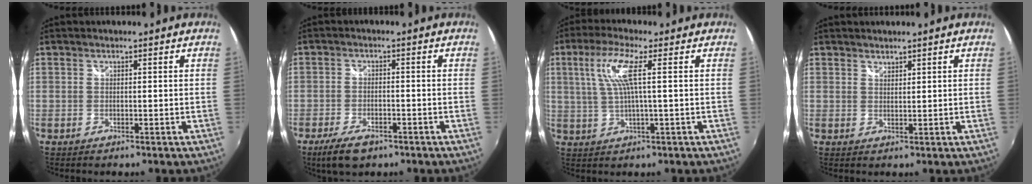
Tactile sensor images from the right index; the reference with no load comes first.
{"total": 7.0, "force": [-4.7, 2.9, 4.3], "torque": [-0.107, -0.018, -0.081]}
{"total": 7.4, "force": [1.9, 0.2, 7.1], "torque": [-0.138, 0.003, 0.043]}
{"total": 1.3, "force": [1.3, 0.4, 0.1], "torque": [0.002, 0.001, 0.023]}